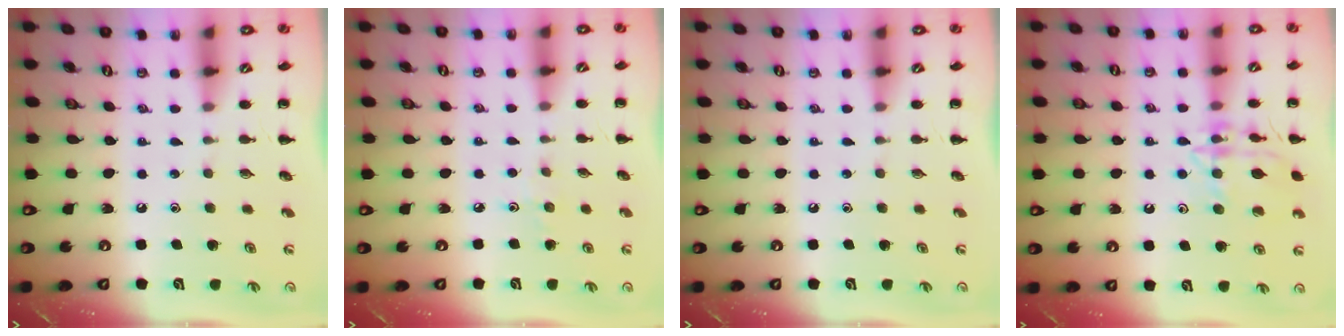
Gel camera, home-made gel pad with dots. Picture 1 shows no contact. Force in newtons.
{"total": 3.1, "press": 2.8, "slide": 1.2}
{"total": 0.0}
{"total": 14.8, "press": 14.7, "slide": 0.8}